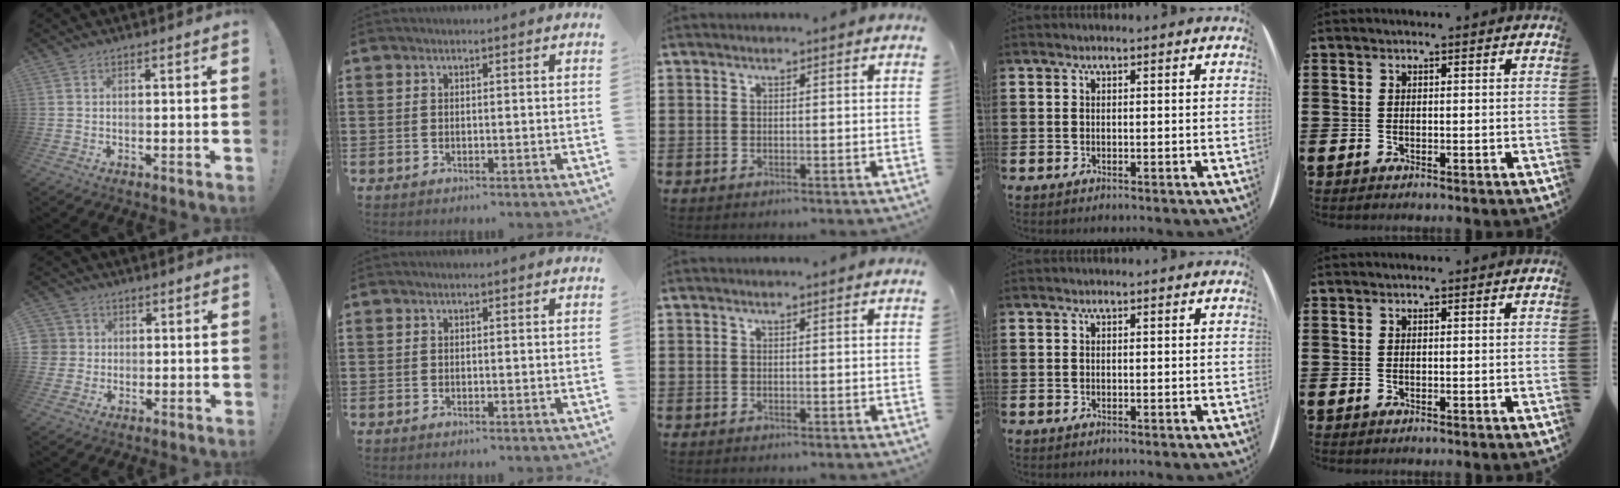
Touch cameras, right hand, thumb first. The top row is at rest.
{"thumb": {"total": 5.3, "force": [0.7, 5.2, 0.8], "torque": [-0.018, -0.001, 0.014]}}